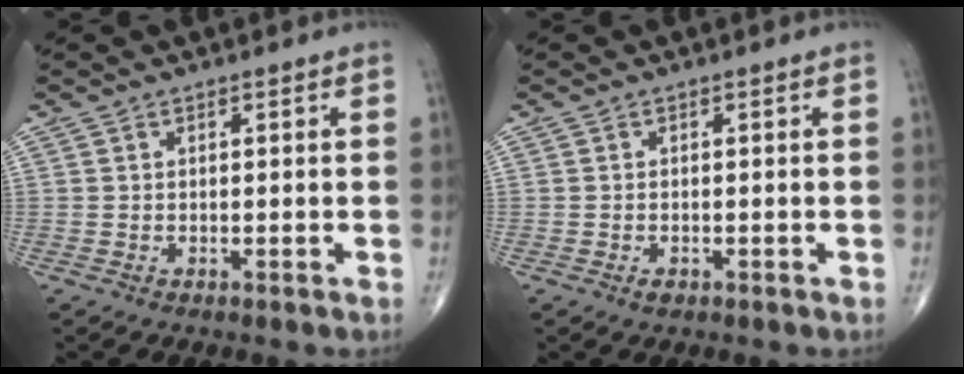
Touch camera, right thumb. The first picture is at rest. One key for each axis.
{"total": 1.1, "fx": -0.6, "fy": 0.6, "fz": 0.7, "tx": -0.010, "ty": -0.001, "tz": -0.009}